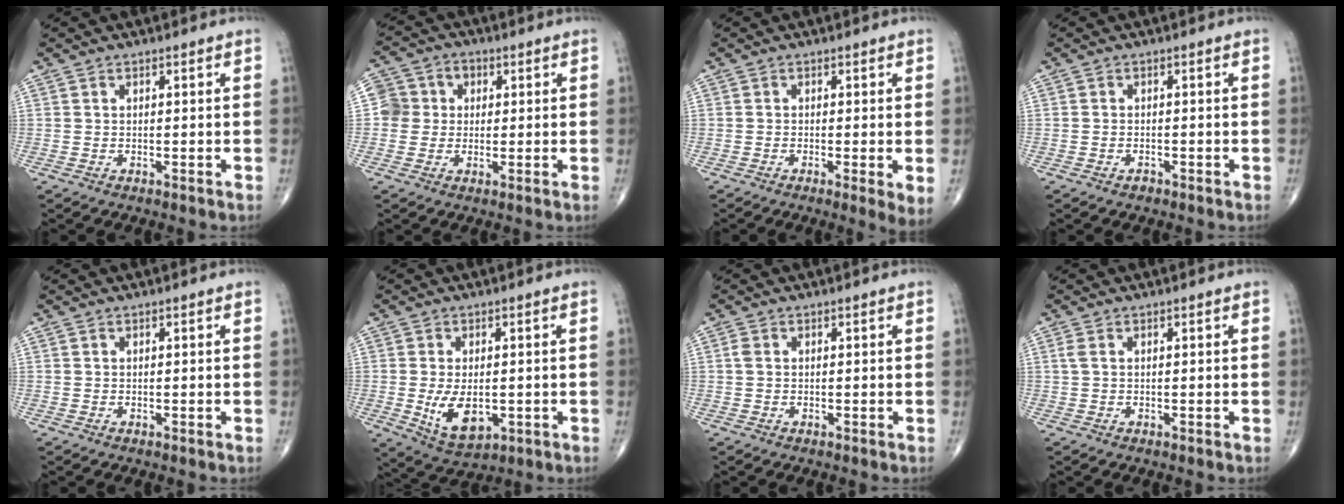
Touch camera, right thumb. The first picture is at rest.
{"total": 6.2, "force": [0.7, 6.0, 1.6], "torque": [0.001, 0.016, 0.004]}
{"total": 3.4, "force": [-0.6, 0.5, 3.3], "torque": [-0.060, -0.013, -0.015]}
{"total": 0.9, "force": [-0.7, 0.5, 0.3], "torque": [-0.006, 0.004, -0.011]}
{"total": 0.0}
{"total": 8.1, "force": [-1.3, 4.7, 6.5], "torque": [-0.102, -0.014, -0.007]}
{"total": 1.1, "force": [0.1, 0.8, 0.7], "torque": [-0.016, 0.002, 0.000]}
{"total": 1.0, "force": [0.2, 0.4, 0.9], "torque": [-0.028, 0.006, 0.006]}